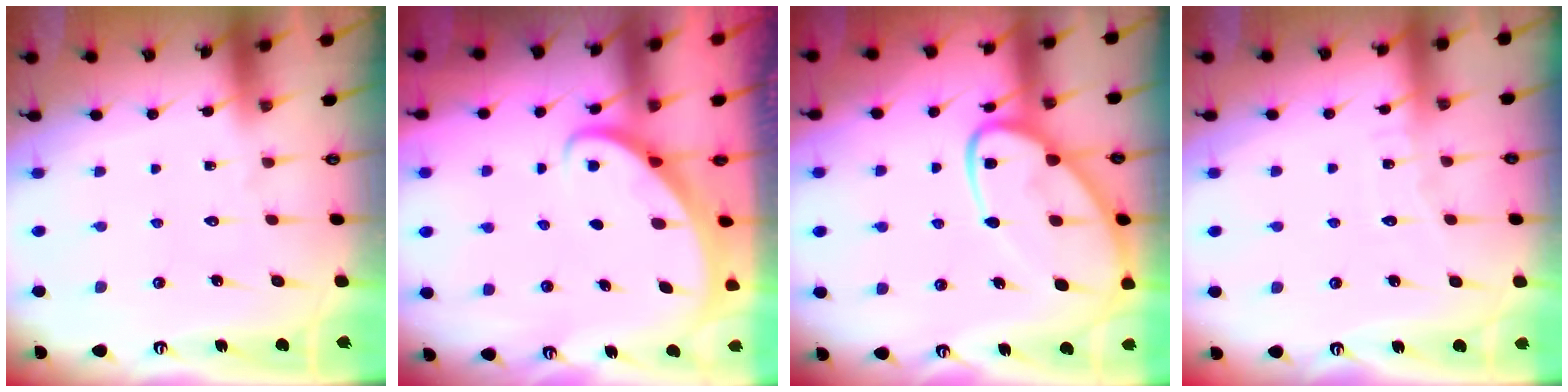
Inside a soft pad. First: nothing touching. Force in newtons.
{"total": 2.5, "press": 2.5, "slide": 0.3}
{"total": 14.4, "press": 14.4, "slide": 1.2}
{"total": 4.0, "press": 4.0, "slide": 0.4}